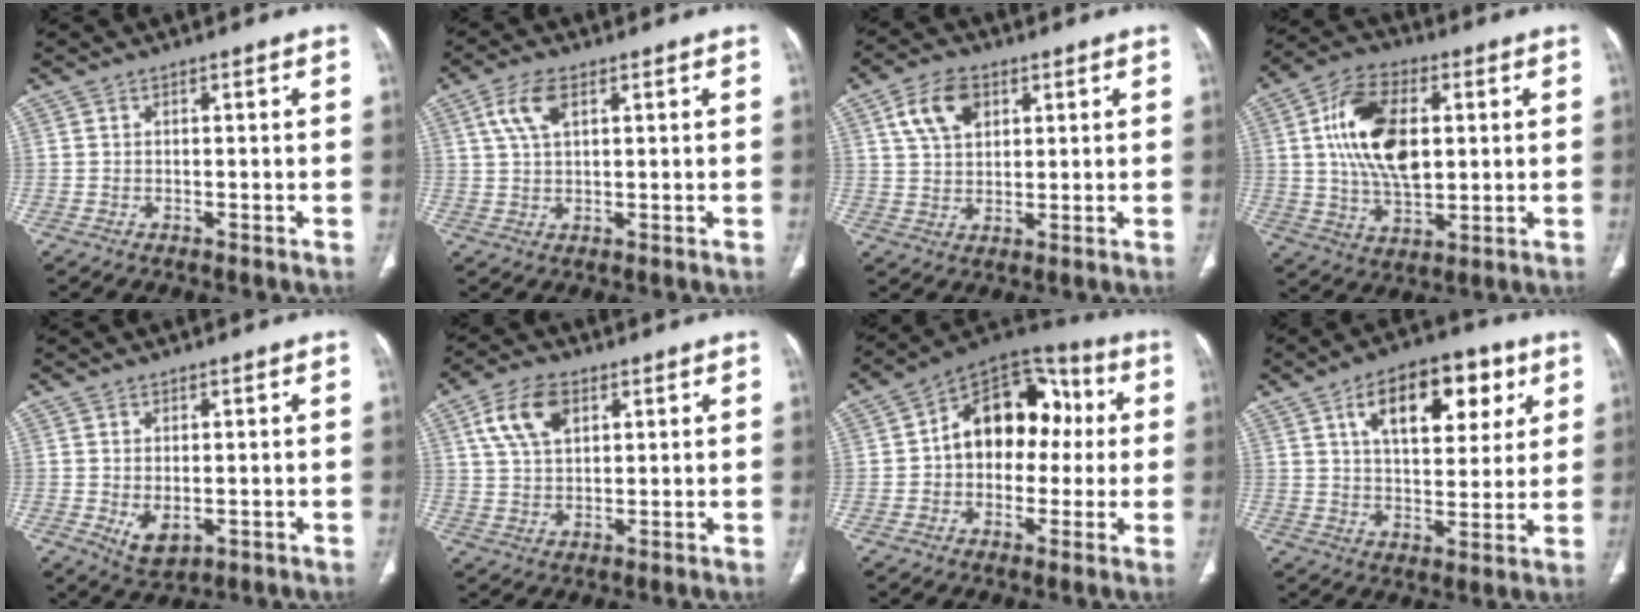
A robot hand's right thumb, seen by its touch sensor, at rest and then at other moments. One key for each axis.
{"total": 5.8, "fx": 2.4, "fy": 2.7, "fz": 4.5, "tx": -0.095, "ty": 0.003, "tz": 0.051}
{"total": 8.3, "fx": 3.6, "fy": 5.3, "fz": 5.3, "tx": -0.083, "ty": -0.006, "tz": 0.065}
{"total": 16.7, "fx": 3.1, "fy": 9.6, "fz": 13.3, "tx": -0.229, "ty": 0.000, "tz": 0.057}
{"total": 4.5, "fx": -0.7, "fy": 2.6, "fz": 3.6, "tx": -0.059, "ty": -0.008, "tz": 0.002}
{"total": 9.1, "fx": 3.8, "fy": 5.4, "fz": 6.3, "tx": -0.112, "ty": -0.004, "tz": 0.072}
{"total": 16.9, "fx": 1.5, "fy": 11.9, "fz": 11.9, "tx": -0.124, "ty": 0.044, "tz": 0.010}
{"total": 17.2, "fx": 7.2, "fy": 9.2, "fz": 12.6, "tx": -0.140, "ty": -0.009, "tz": 0.113}